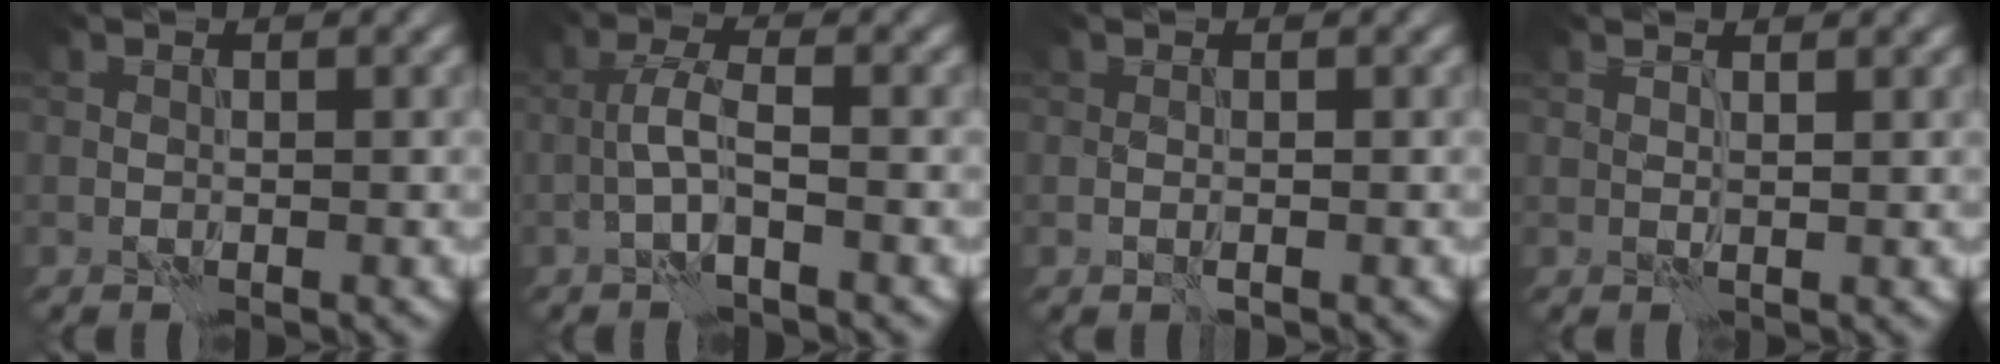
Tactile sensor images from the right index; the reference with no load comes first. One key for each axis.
{"total": 2.8, "fx": -0.9, "fy": 0.5, "fz": 2.5, "tx": -0.054, "ty": 0.011, "tz": -0.025}
{"total": 0.7, "fx": -0.2, "fy": 0.3, "fz": 0.6, "tx": -0.017, "ty": -0.002, "tz": -0.003}
{"total": 1.8, "fx": 1.3, "fy": 0.5, "fz": 1.1, "tx": -0.010, "ty": -0.002, "tz": 0.001}